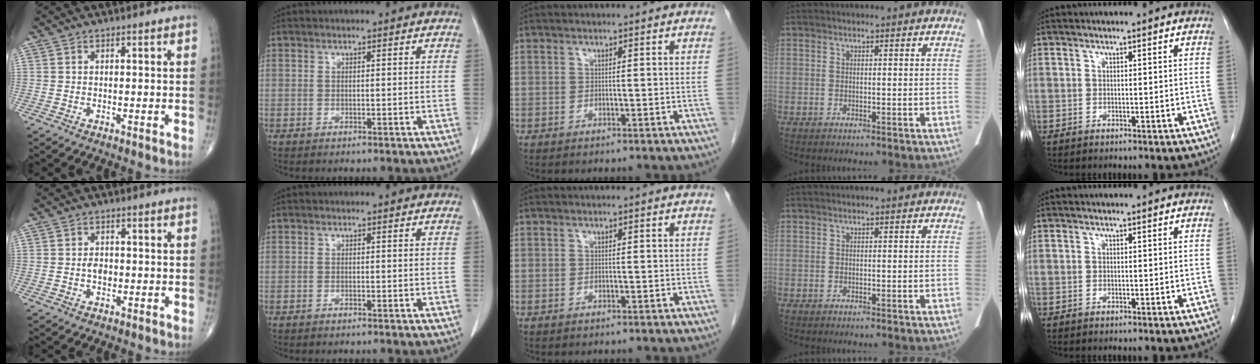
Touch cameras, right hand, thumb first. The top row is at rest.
{"thumb": {"total": 2.4, "force": [-0.5, 1.7, 1.7], "torque": [-0.019, 0.004, -0.010]}}